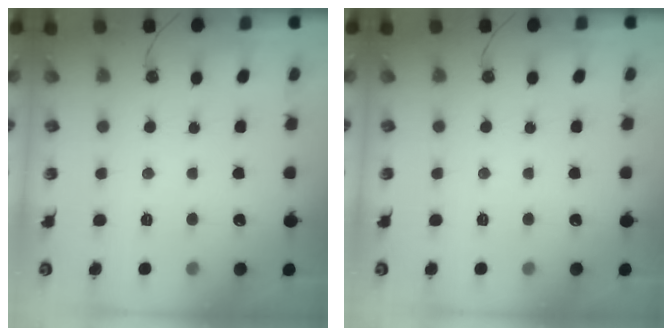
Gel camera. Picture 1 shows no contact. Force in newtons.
{"total": 0.0}